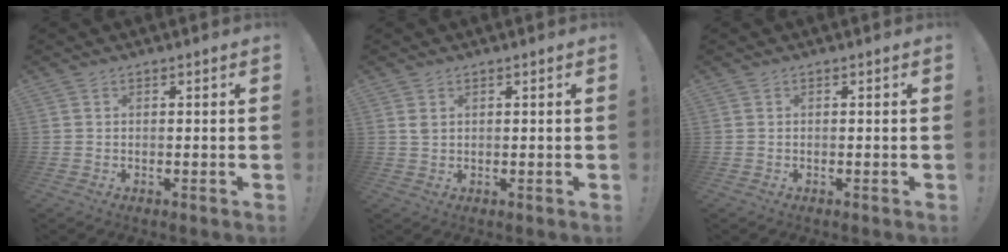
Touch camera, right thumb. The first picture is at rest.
{"total": 1.6, "force": [0.8, 1.0, 1.1], "torque": [-0.017, 0.001, 0.013]}
{"total": 0.0}